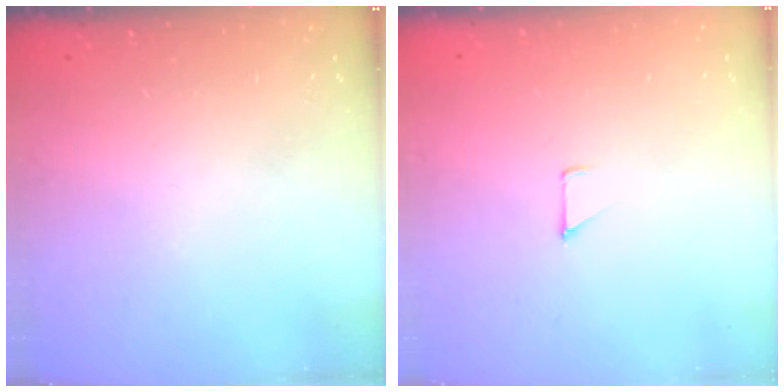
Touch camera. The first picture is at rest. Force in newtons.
{"total": 2.9, "press": 2.8, "slide": 0.3}